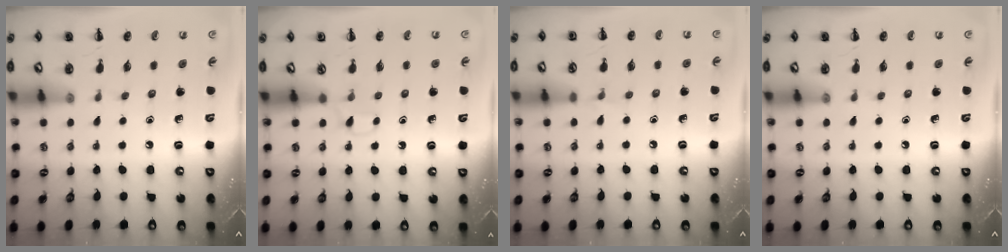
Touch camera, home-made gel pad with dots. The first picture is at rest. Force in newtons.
{"total": 3.1, "press": 2.9, "slide": 1.1}
{"total": 3.1, "press": 2.9, "slide": 1.2}
{"total": 0.0}